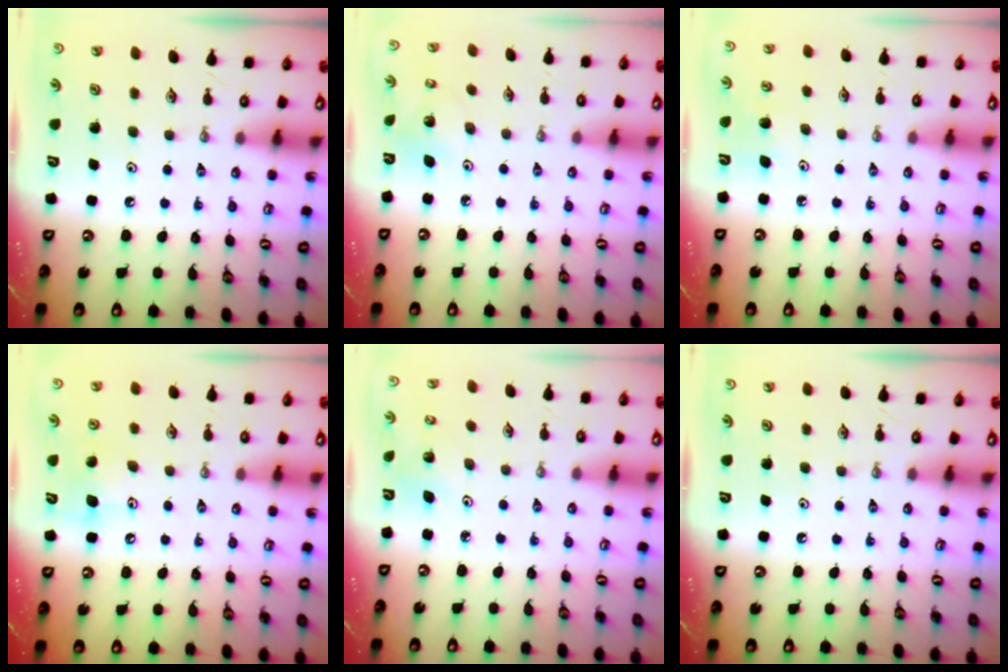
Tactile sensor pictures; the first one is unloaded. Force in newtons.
{"total": 3.4, "press": 3.4, "slide": 0.2}
{"total": 5.5, "press": 5.4, "slide": 1.3}
{"total": 7.4, "press": 7.1, "slide": 2.2}
{"total": 3.4, "press": 3.4, "slide": 0.4}
{"total": 0.0}